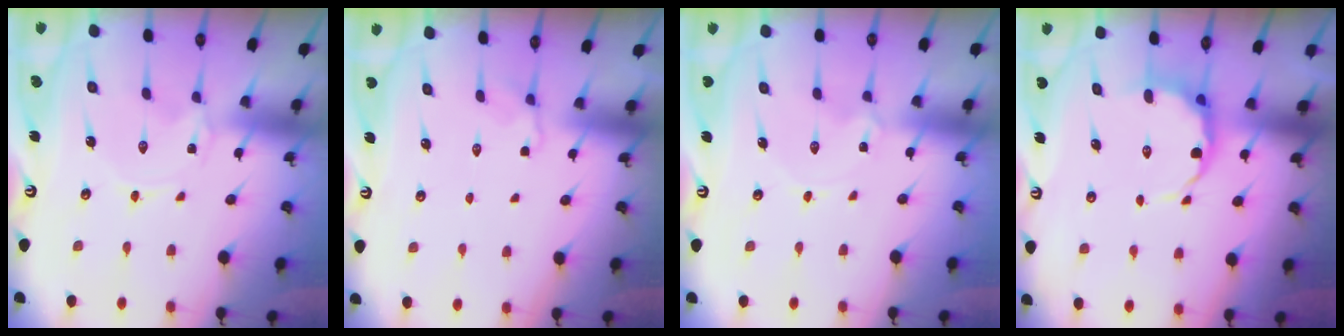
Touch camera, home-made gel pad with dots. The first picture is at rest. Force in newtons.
{"total": 2.2, "press": 1.5, "slide": 1.6}
{"total": 1.8, "press": 1.8, "slide": 0.3}
{"total": 7.3, "press": 7.1, "slide": 1.8}